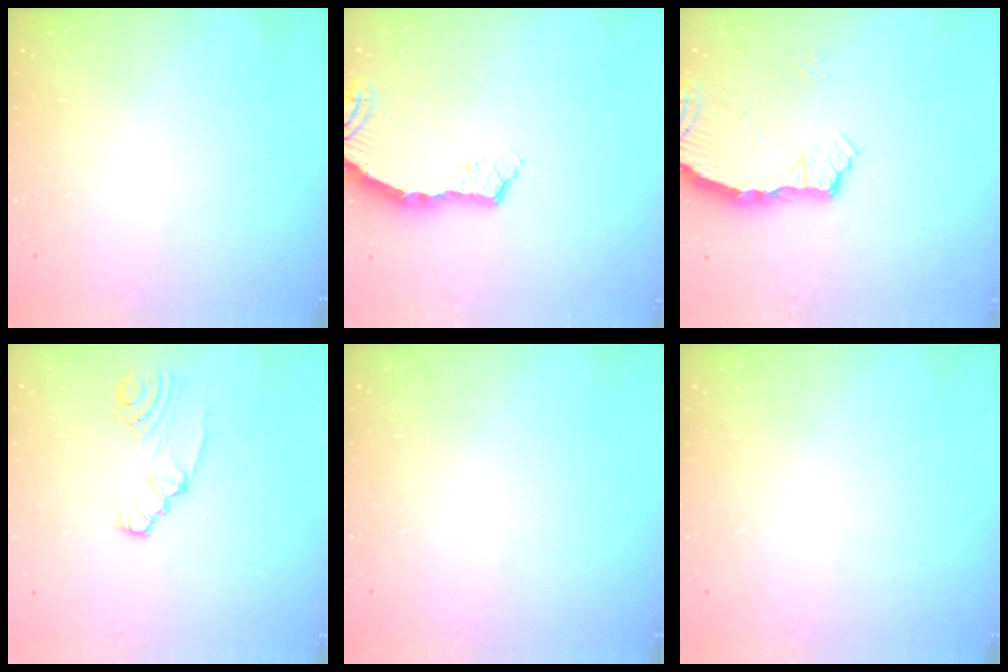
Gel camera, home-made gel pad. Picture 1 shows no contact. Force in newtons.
{"total": 7.3, "press": 6.2, "slide": 3.9}
{"total": 3.8, "press": 3.8, "slide": 0.4}
{"total": 4.0, "press": 4.0, "slide": 0.3}
{"total": 0.0}
{"total": 0.0}